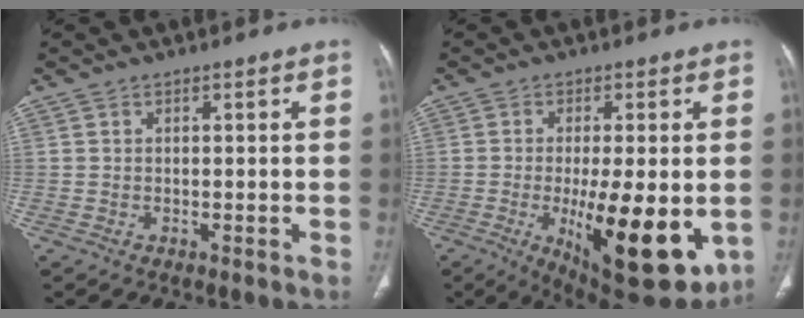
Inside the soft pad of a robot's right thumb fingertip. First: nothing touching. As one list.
[{"total": 17.9, "force": [-3.7, 6.0, 16.5], "torque": [-0.223, -0.029, -0.036]}]